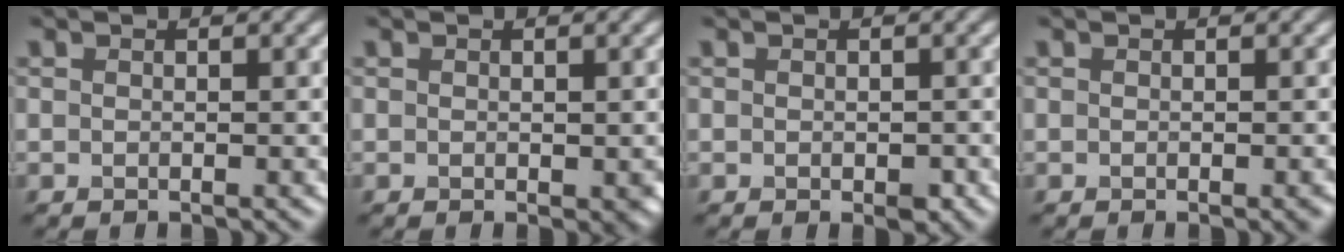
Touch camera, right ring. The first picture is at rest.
{"total": 0.7, "force": [0.0, 0.5, 0.4], "torque": [-0.001, -0.003, 0.001]}
{"total": 0.9, "force": [-0.2, 0.6, 0.6], "torque": [-0.005, -0.004, -0.002]}
{"total": 0.5, "force": [-0.3, 0.1, 0.4], "torque": [-0.002, 0.000, -0.003]}